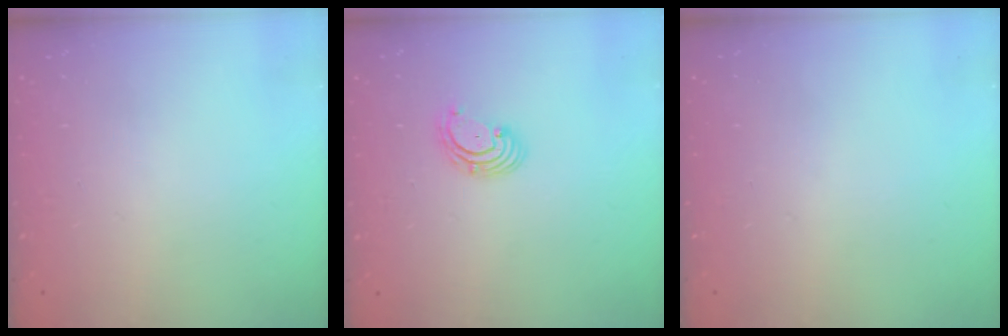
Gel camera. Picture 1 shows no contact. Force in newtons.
{"total": 2.9, "press": 2.9, "slide": 0.3}
{"total": 0.0}